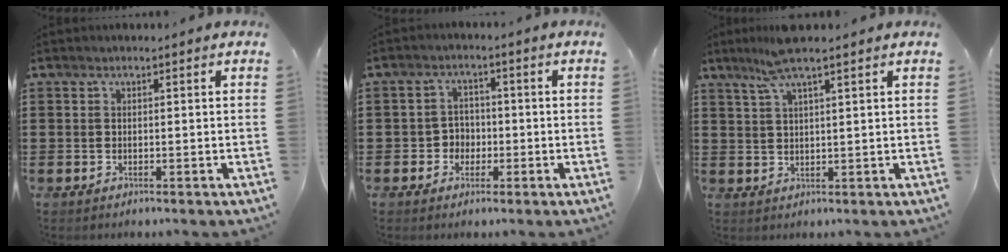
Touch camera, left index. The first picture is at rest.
{"total": 3.1, "force": [-1.1, 2.7, 1.0], "torque": [-0.028, 0.006, -0.027]}
{"total": 5.5, "force": [3.9, 0.1, 3.9], "torque": [-0.086, 0.001, 0.069]}